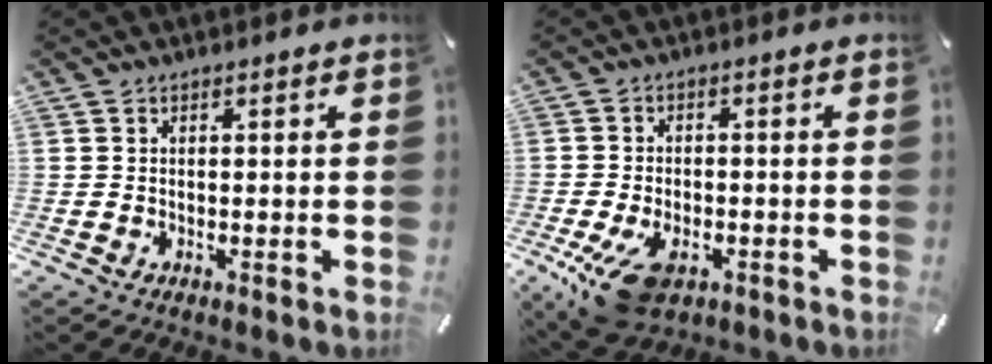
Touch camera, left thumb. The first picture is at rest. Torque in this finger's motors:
{"motor_torque": [-0.37, 1.11, 0.95, 0.57, 0.11]}